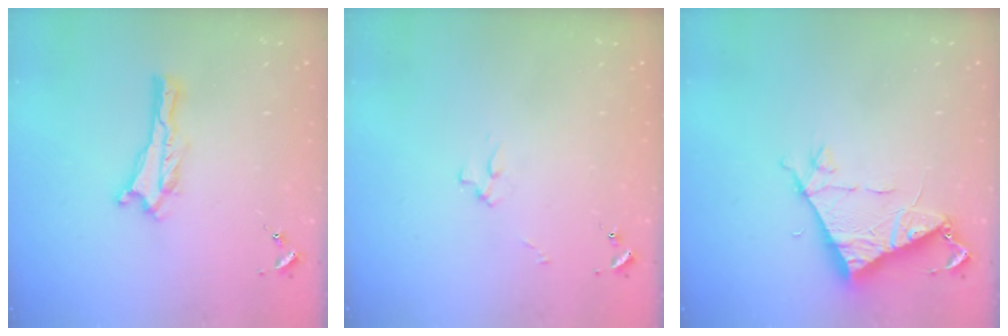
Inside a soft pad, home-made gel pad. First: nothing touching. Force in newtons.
{"total": 2.5, "press": 2.5, "slide": 0.3}
{"total": 8.3, "press": 8.3, "slide": 0.6}